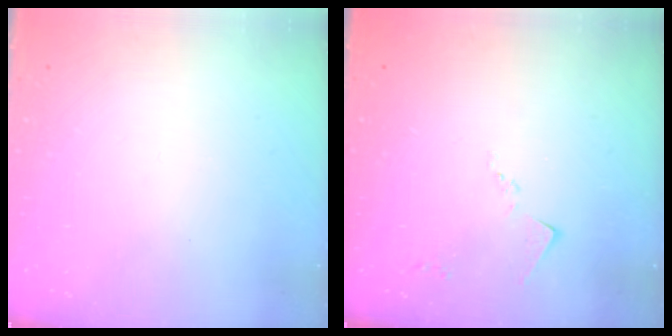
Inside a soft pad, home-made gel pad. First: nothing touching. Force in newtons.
{"total": 5.5, "press": 5.4, "slide": 0.6}